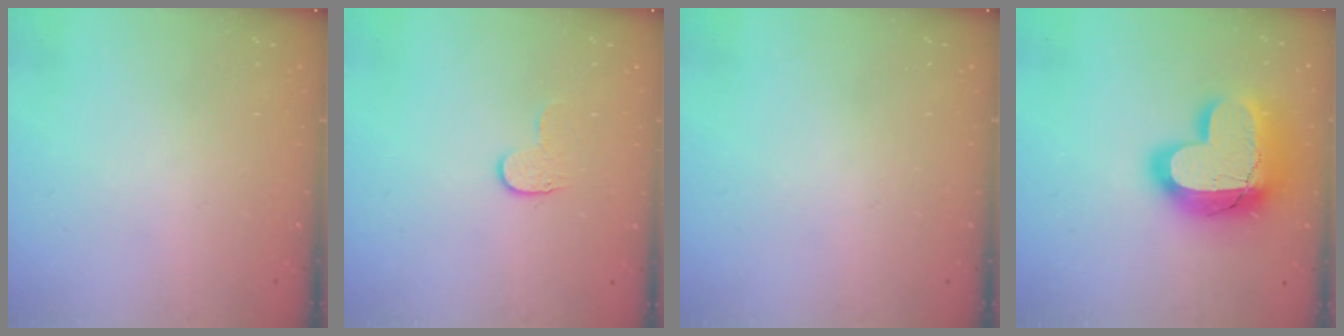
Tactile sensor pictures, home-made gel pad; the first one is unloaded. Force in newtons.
{"total": 5.8, "press": 5.8, "slide": 0.5}
{"total": 0.0}
{"total": 21.0, "press": 20.9, "slide": 1.5}